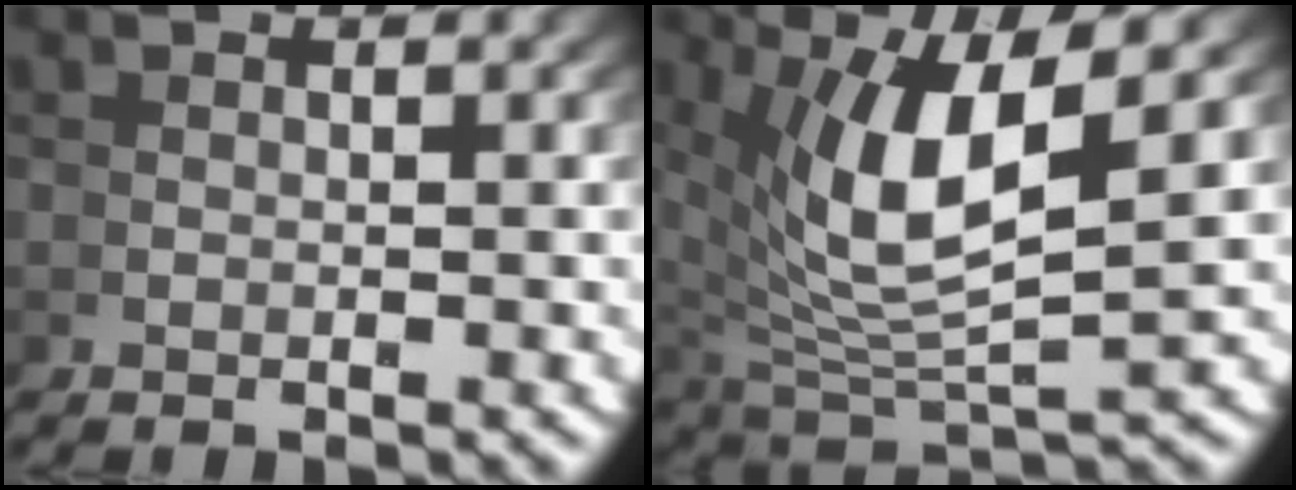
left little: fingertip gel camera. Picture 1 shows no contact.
{"total": 8.9, "force": [2.1, 3.6, 7.8], "torque": [-0.156, -0.018, 0.058]}